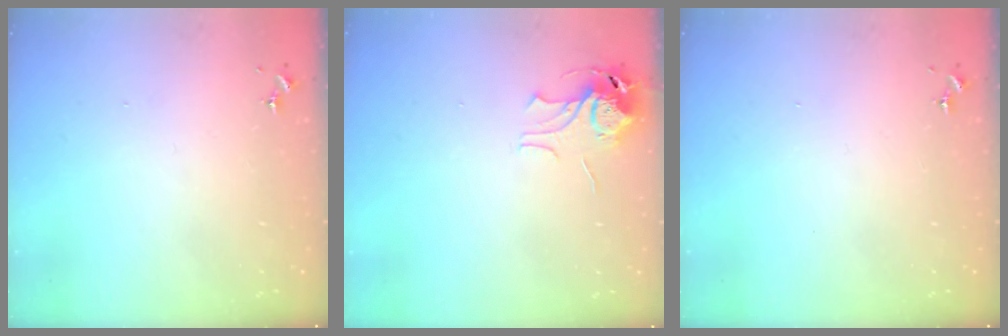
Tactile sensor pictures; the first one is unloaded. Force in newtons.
{"total": 8.0, "press": 8.0, "slide": 0.5}
{"total": 0.0}